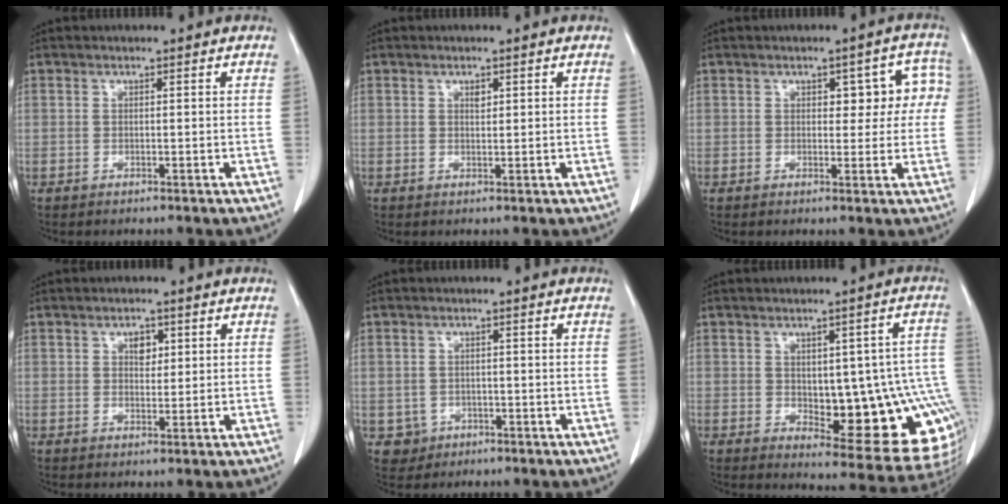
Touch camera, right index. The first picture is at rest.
{"total": 1.0, "force": [0.5, 0.5, 0.7], "torque": [-0.012, -0.003, 0.009]}
{"total": 5.9, "force": [1.1, 3.3, 4.7], "torque": [-0.036, 0.031, 0.014]}
{"total": 2.4, "force": [0.9, 1.5, 1.6], "torque": [-0.022, 0.001, 0.014]}
{"total": 3.3, "force": [-1.1, 3.1, 0.1], "torque": [0.004, 0.010, -0.013]}
{"total": 18.0, "force": [-2.3, 6.4, 16.6], "torque": [-0.139, 0.026, 0.000]}